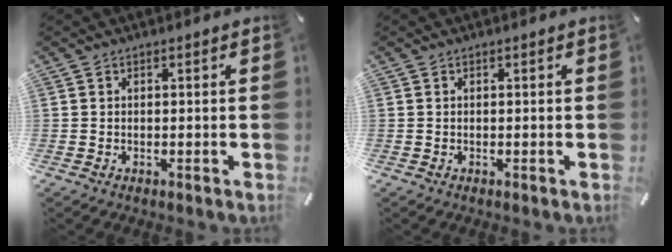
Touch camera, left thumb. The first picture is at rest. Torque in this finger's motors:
{"motor_torque": [0.00, 0.00, 0.00, 0.00, 0.00]}